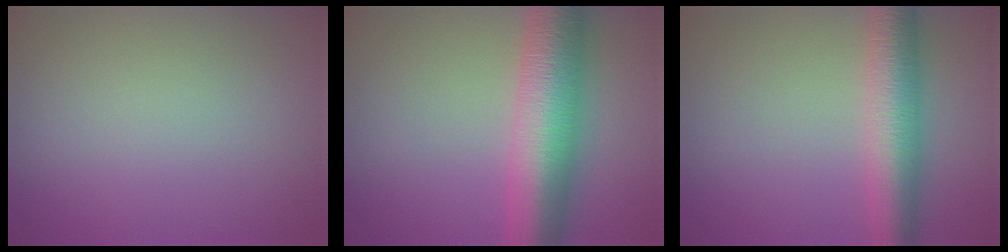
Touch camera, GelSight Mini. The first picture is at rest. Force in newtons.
{"total": 9.8, "press": 9.8, "slide": 0.0}
{"total": 6.4, "press": 6.4, "slide": 0.0}